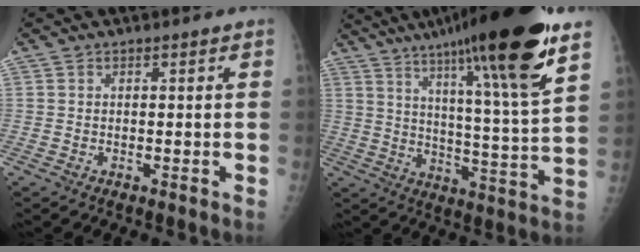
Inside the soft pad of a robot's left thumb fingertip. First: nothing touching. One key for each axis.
{"total": 25.4, "fx": 16.3, "fy": 2.1, "fz": 19.4, "tx": -0.289, "ty": -0.056, "tz": 0.251}